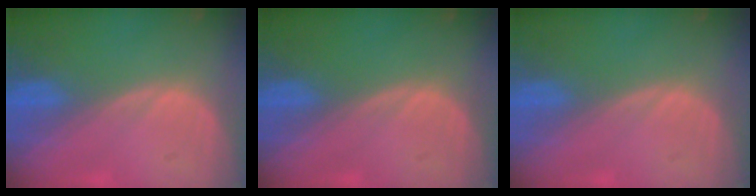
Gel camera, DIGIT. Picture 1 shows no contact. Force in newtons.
{"total": 0.0}
{"total": 0.0}